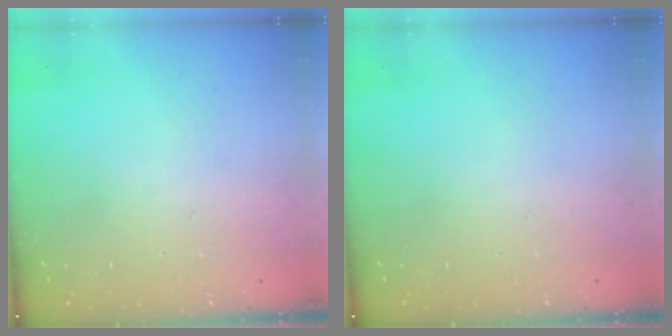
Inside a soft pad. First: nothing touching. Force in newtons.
{"total": 0.0}